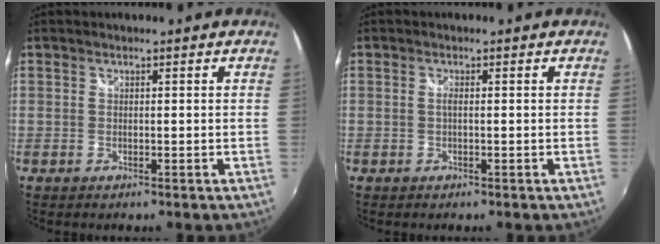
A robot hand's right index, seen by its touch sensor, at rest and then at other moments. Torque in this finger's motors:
{"motor_torque": [0.48, 0.24, 0.03, 0.02]}